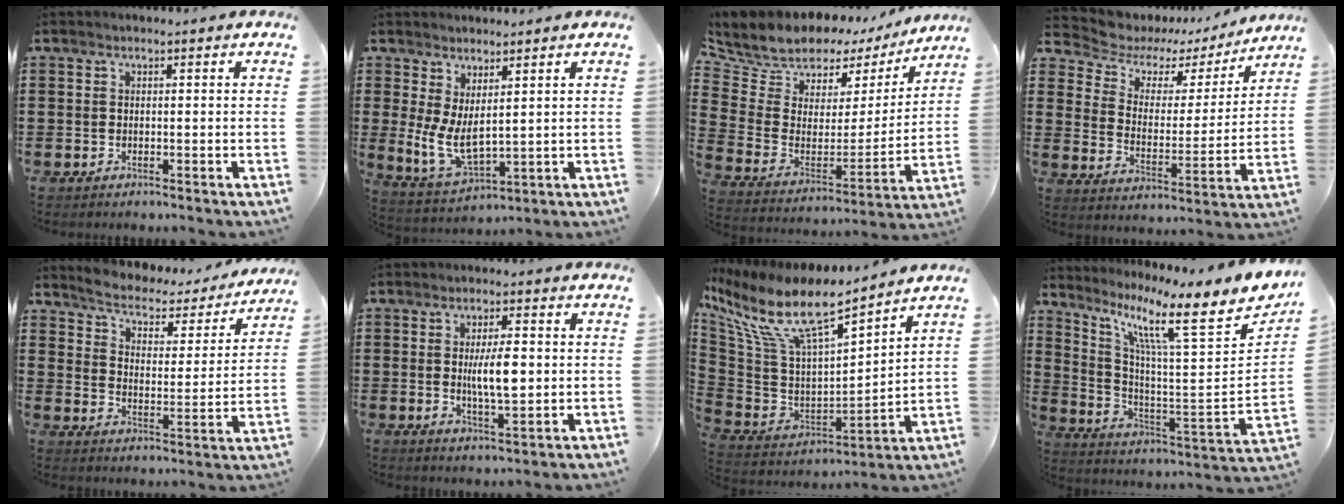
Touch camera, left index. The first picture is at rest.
{"total": 6.2, "force": [1.8, 2.7, 5.3], "torque": [-0.124, -0.013, 0.034]}
{"total": 8.3, "force": [7.2, 4.1, 0.8], "torque": [-0.070, -0.050, 0.128]}
{"total": 5.9, "force": [4.4, 3.5, 1.8], "torque": [-0.065, -0.024, 0.073]}
{"total": 3.3, "force": [3.0, 1.3, 0.5], "torque": [-0.032, -0.025, 0.041]}
{"total": 6.5, "force": [0.4, 2.2, 6.1], "torque": [-0.105, -0.003, -0.001]}
{"total": 12.8, "force": [8.4, 3.4, 9.1], "torque": [-0.210, -0.050, 0.141]}
{"total": 11.2, "force": [7.4, 1.1, 8.4], "torque": [-0.167, -0.071, 0.110]}